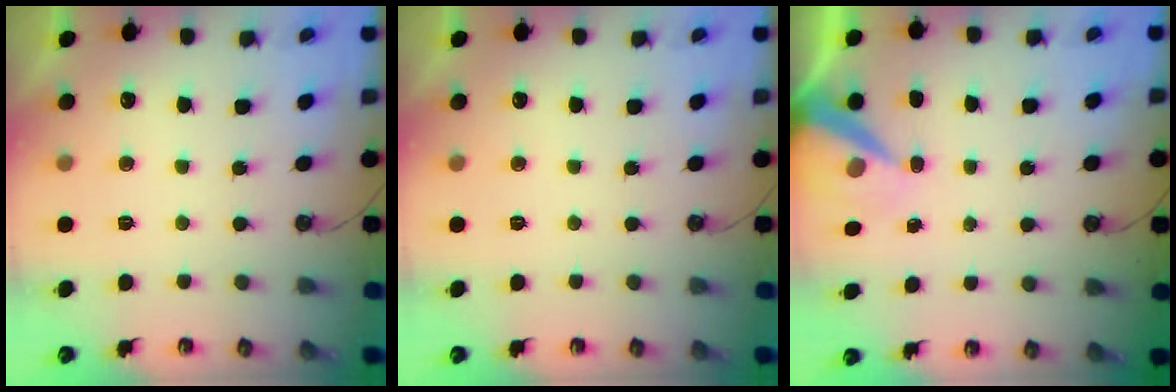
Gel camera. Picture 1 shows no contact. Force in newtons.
{"total": 0.0}
{"total": 7.0, "press": 7.0, "slide": 0.2}